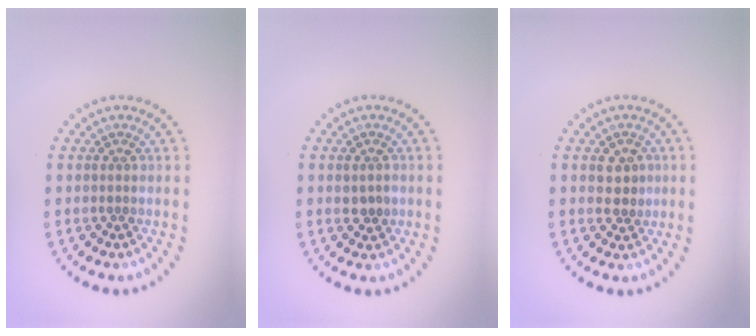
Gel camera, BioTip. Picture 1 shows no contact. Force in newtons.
{"total": 1.4, "press": 1.4, "slide": 0.1}
{"total": 2.1, "press": 2.0, "slide": 0.4}